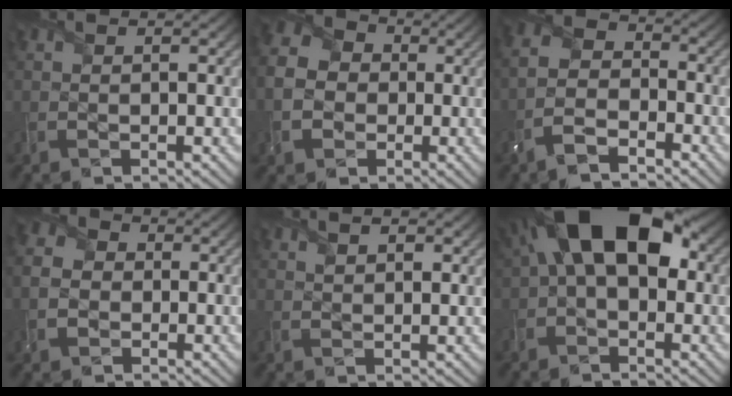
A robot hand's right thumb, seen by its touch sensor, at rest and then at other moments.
{"total": 8.4, "force": [-1.4, 7.2, 4.1], "torque": [-0.120, -0.014, -0.034]}
{"total": 6.4, "force": [-4.3, 3.0, 3.6], "torque": [-0.080, -0.005, -0.096]}
{"total": 5.0, "force": [-0.8, 4.3, 2.5], "torque": [-0.079, -0.004, -0.022]}
{"total": 2.9, "force": [1.8, 1.1, 2.0], "torque": [-0.033, -0.004, 0.038]}
{"total": 15.1, "force": [3.8, 8.7, 11.7], "torque": [-0.200, 0.033, 0.046]}